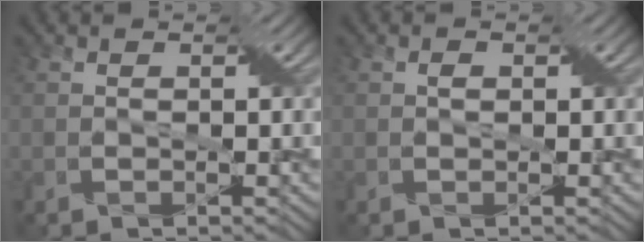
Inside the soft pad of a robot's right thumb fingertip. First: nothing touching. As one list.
[{"total": 0.8, "force": [0.2, 0.5, 0.6], "torque": [-0.008, 0.002, 0.002]}]